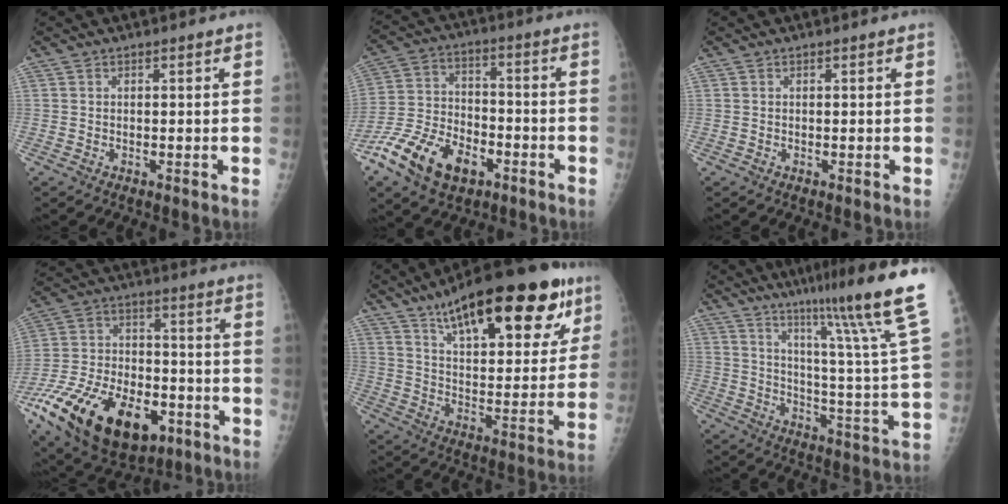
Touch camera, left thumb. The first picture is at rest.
{"total": 16.2, "force": [-8.7, 9.4, 9.9], "torque": [-0.180, 0.037, -0.159]}
{"total": 0.0}
{"total": 27.8, "force": [-13.2, 15.8, 18.7], "torque": [-0.386, 0.024, -0.218]}
{"total": 28.0, "force": [16.6, 9.9, 20.4], "torque": [-0.271, -0.032, 0.252]}
{"total": 22.9, "force": [16.5, -1.0, 15.8], "torque": [-0.214, -0.109, 0.235]}